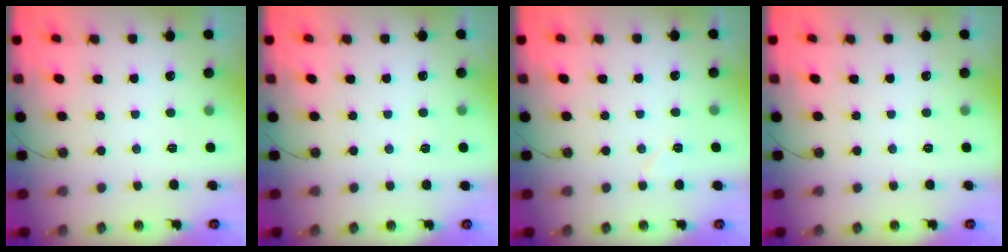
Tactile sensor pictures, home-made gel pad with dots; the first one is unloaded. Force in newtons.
{"total": 2.6, "press": 1.3, "slide": 2.2}
{"total": 3.9, "press": 3.3, "slide": 1.9}
{"total": 0.0}